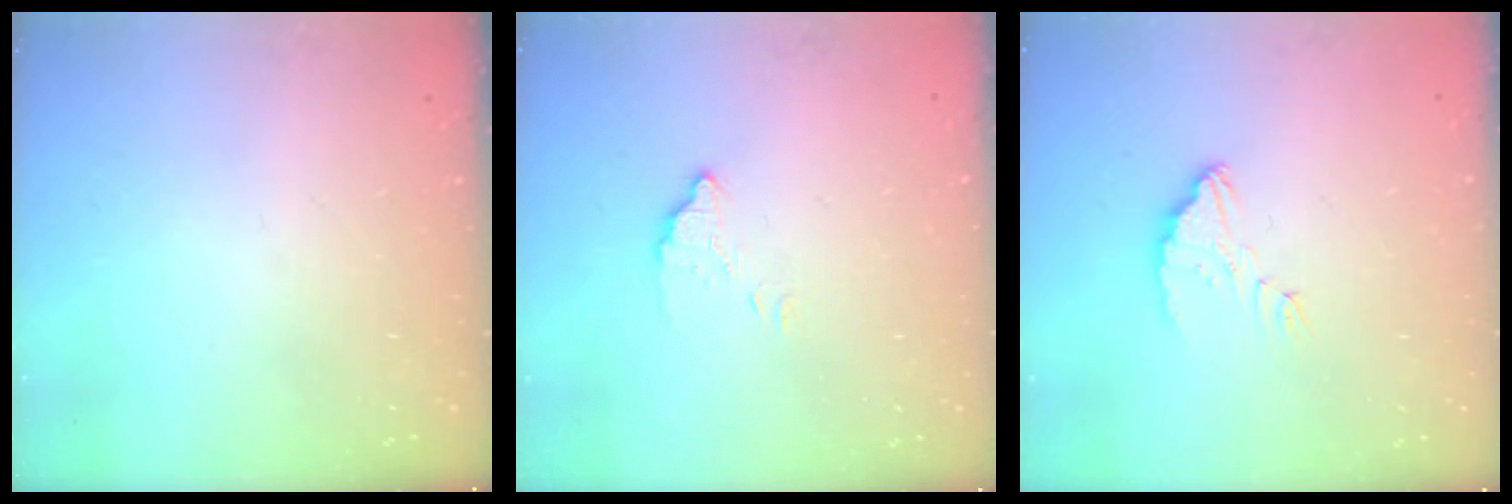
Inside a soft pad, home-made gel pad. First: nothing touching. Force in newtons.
{"total": 2.4, "press": 2.4, "slide": 0.0}
{"total": 3.7, "press": 3.6, "slide": 0.3}